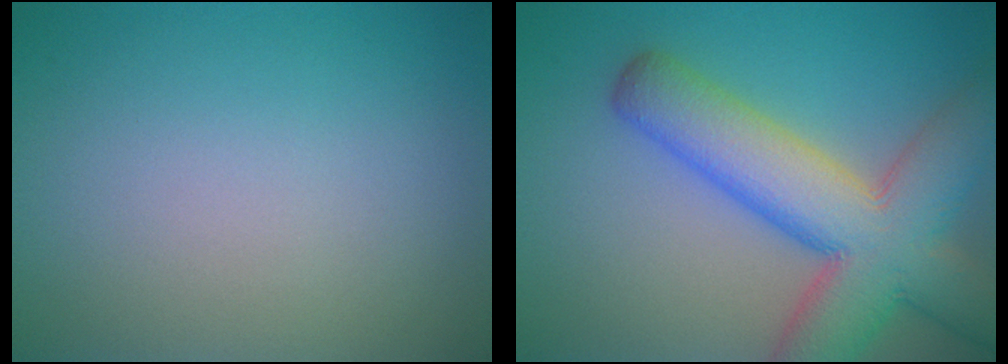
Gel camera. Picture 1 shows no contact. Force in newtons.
{"total": 10.5, "press": 10.5, "slide": 0.4}